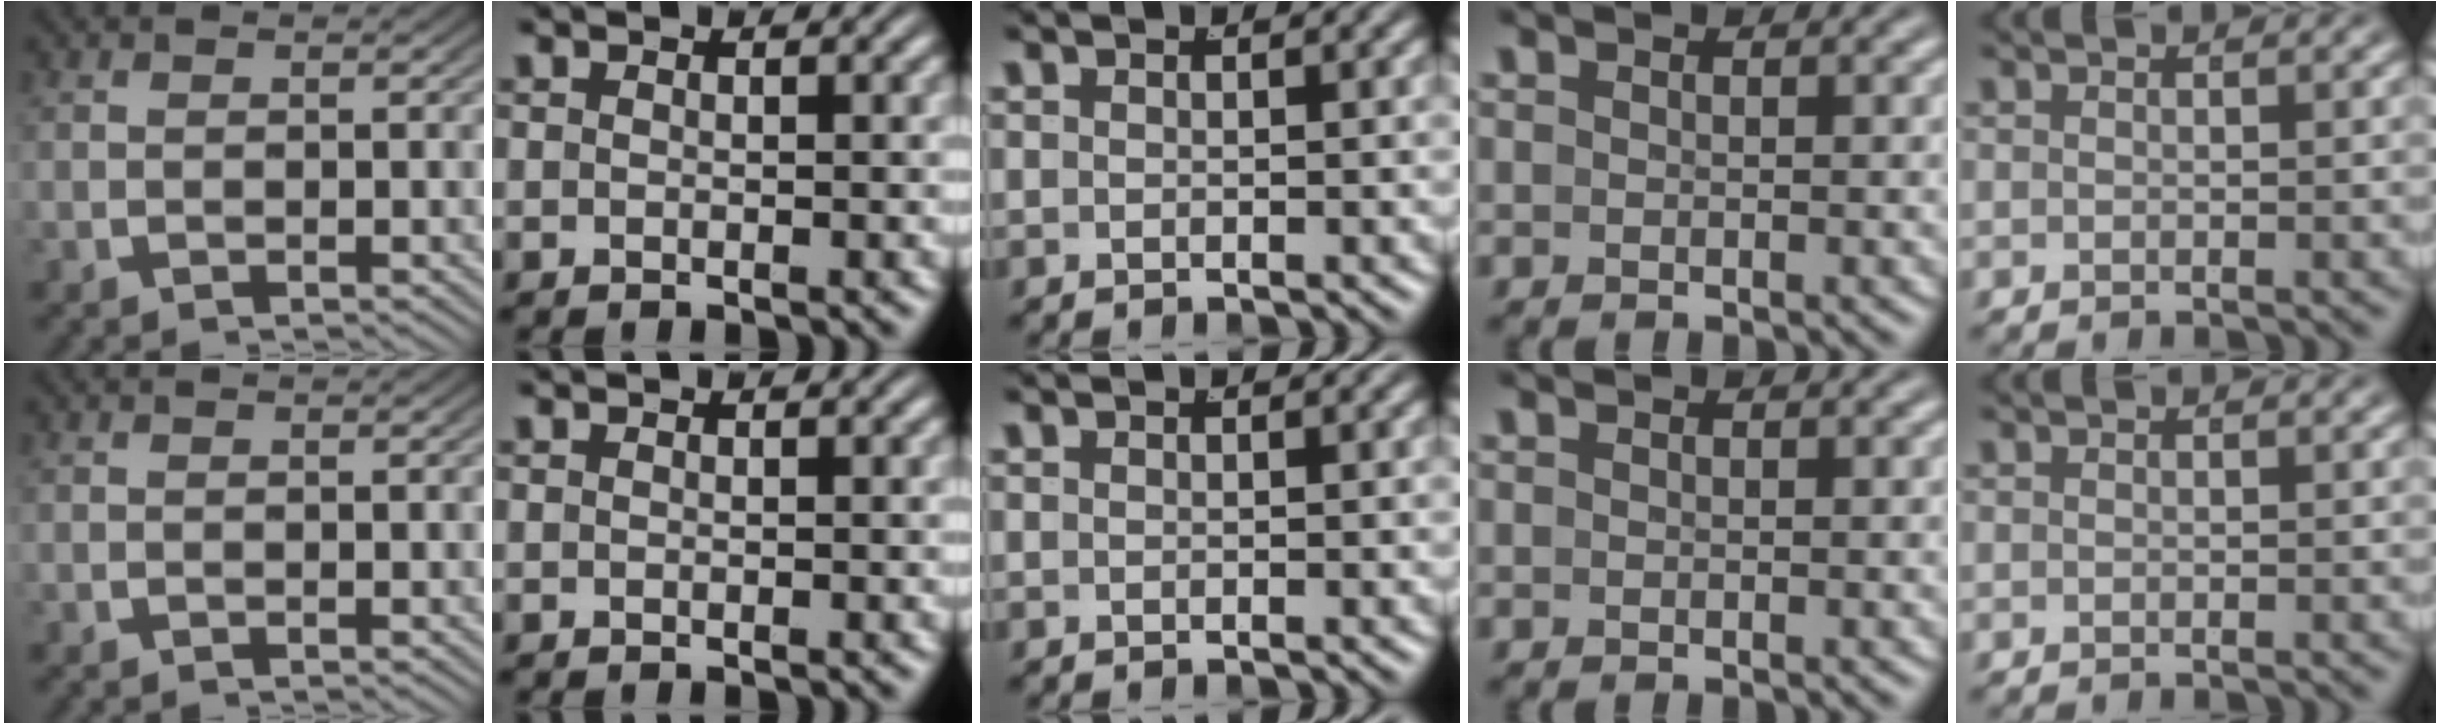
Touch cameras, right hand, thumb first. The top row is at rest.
{}